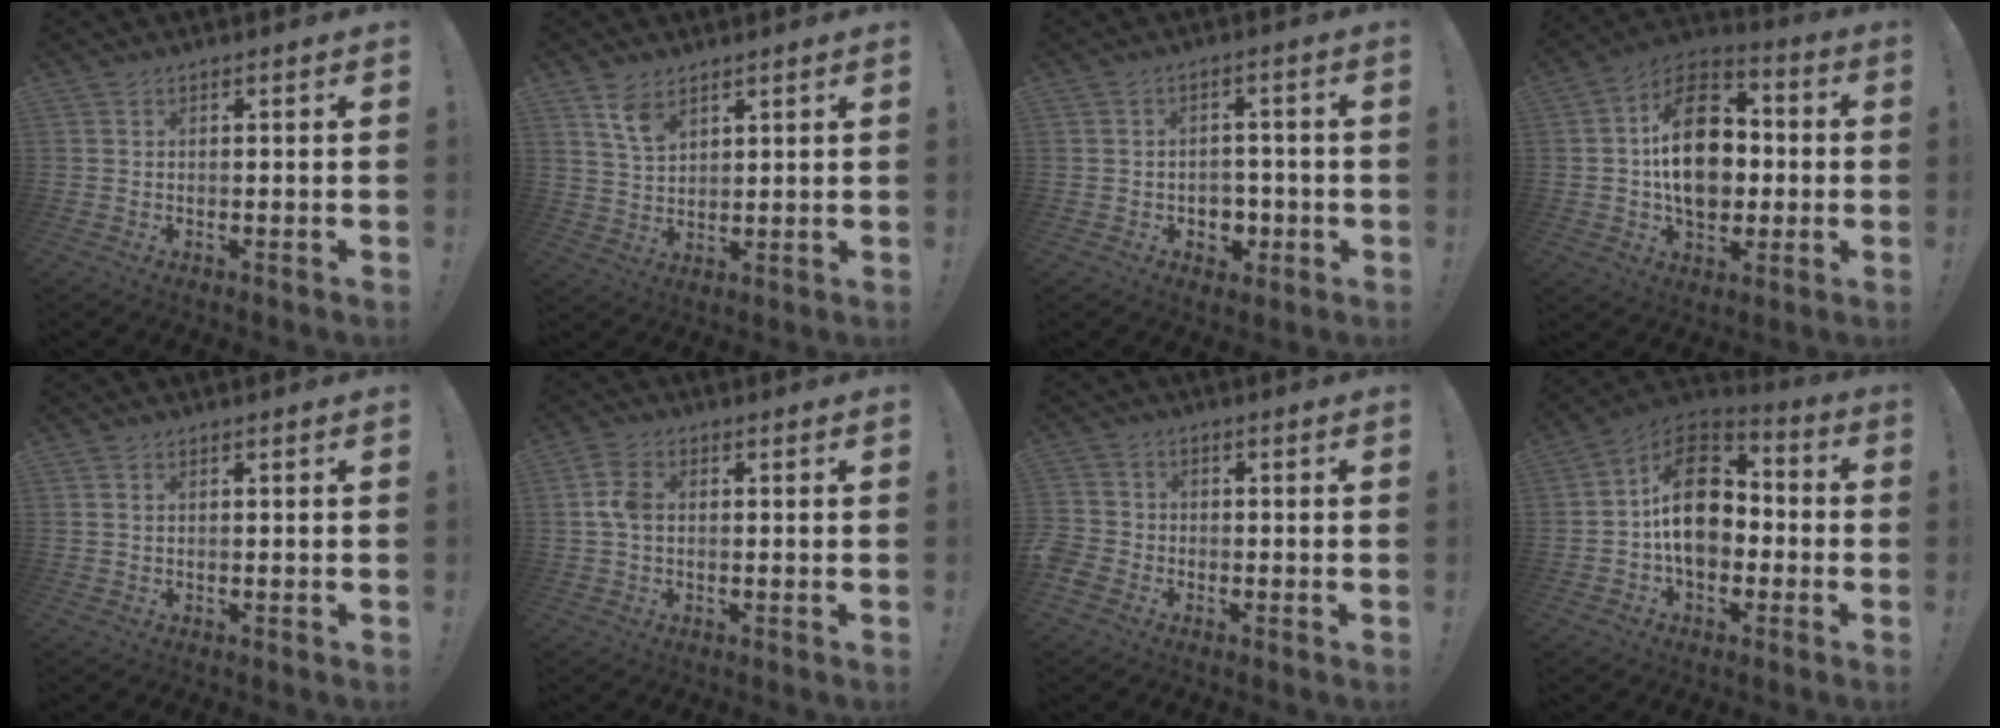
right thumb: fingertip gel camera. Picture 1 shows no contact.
{"total": 6.6, "force": [4.5, 3.6, 3.2], "torque": [-0.056, -0.023, 0.085]}
{"total": 5.4, "force": [-0.8, 5.1, 1.8], "torque": [-0.021, -0.001, -0.009]}
{"total": 20.6, "force": [0.4, 14.7, 14.5], "torque": [-0.225, 0.014, 0.016]}
{"total": 0.6, "force": [0.3, 0.3, 0.4], "torque": [-0.014, 0.003, 0.007]}
{"total": 5.5, "force": [0.2, 3.7, 4.1], "torque": [-0.085, 0.009, 0.004]}
{"total": 4.8, "force": [-2.5, 3.8, 1.4], "torque": [-0.045, 0.014, -0.047]}
{"total": 18.5, "force": [0.0, 13.1, 13.0], "torque": [-0.205, 0.021, 0.004]}